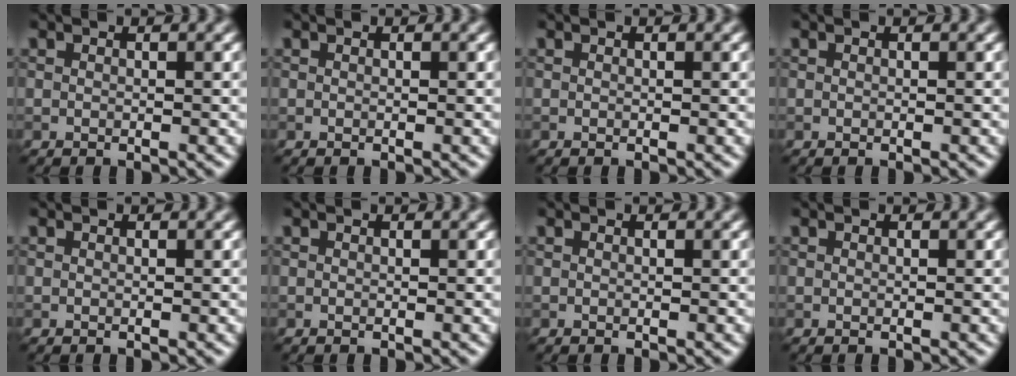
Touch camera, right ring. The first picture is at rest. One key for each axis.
{"total": 0.0}
{"total": 0.0}
{"total": 0.0}
{"total": 0.0}
{"total": 0.0}
{"total": 0.0}
{"total": 0.0}